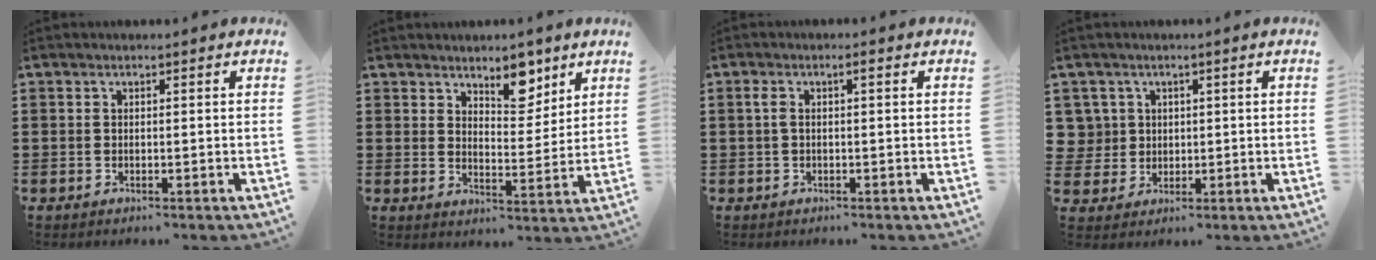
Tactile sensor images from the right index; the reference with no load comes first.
{"total": 6.8, "force": [5.3, 3.2, 2.8], "torque": [-0.042, -0.021, 0.091]}
{"total": 2.0, "force": [0.0, 0.5, 1.9], "torque": [-0.041, -0.002, -0.003]}
{"total": 4.0, "force": [1.0, 3.9, 0.2], "torque": [-0.025, 0.013, 0.018]}